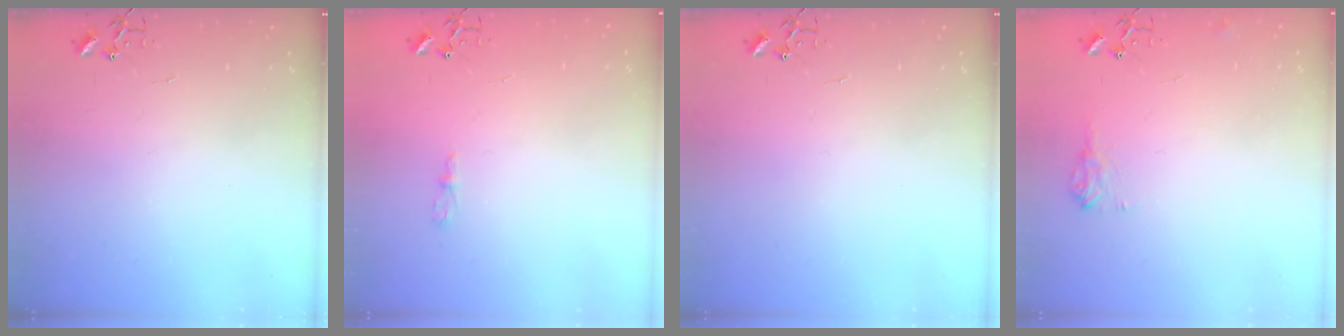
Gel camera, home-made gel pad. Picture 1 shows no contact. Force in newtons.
{"total": 3.5, "press": 3.5, "slide": 0.5}
{"total": 0.0}
{"total": 7.7, "press": 7.7, "slide": 0.1}